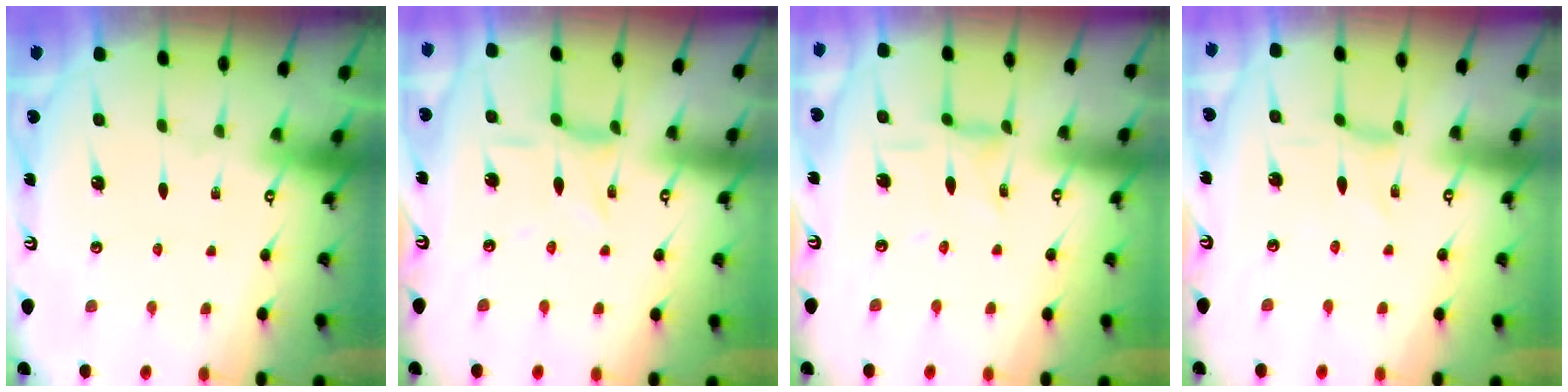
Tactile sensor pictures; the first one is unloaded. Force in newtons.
{"total": 4.3, "press": 4.2, "slide": 0.9}
{"total": 6.4, "press": 6.3, "slide": 0.5}
{"total": 0.0}